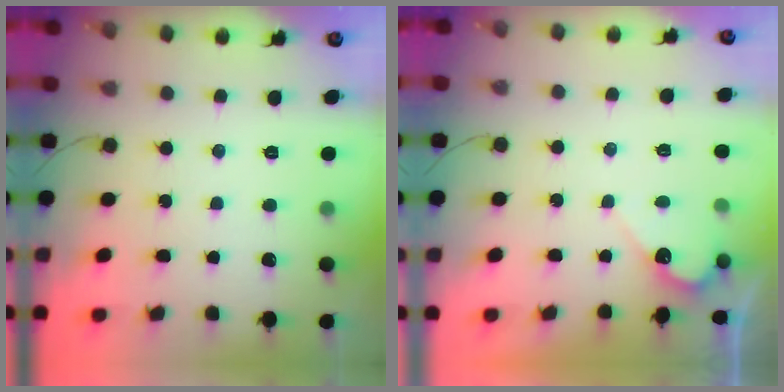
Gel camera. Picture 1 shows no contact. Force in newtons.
{"total": 4.9, "press": 4.9, "slide": 0.3}